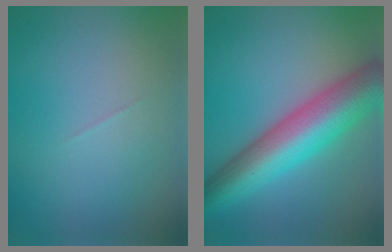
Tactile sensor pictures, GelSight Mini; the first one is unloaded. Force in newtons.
{"total": 10.3, "press": 10.3, "slide": 0.3}